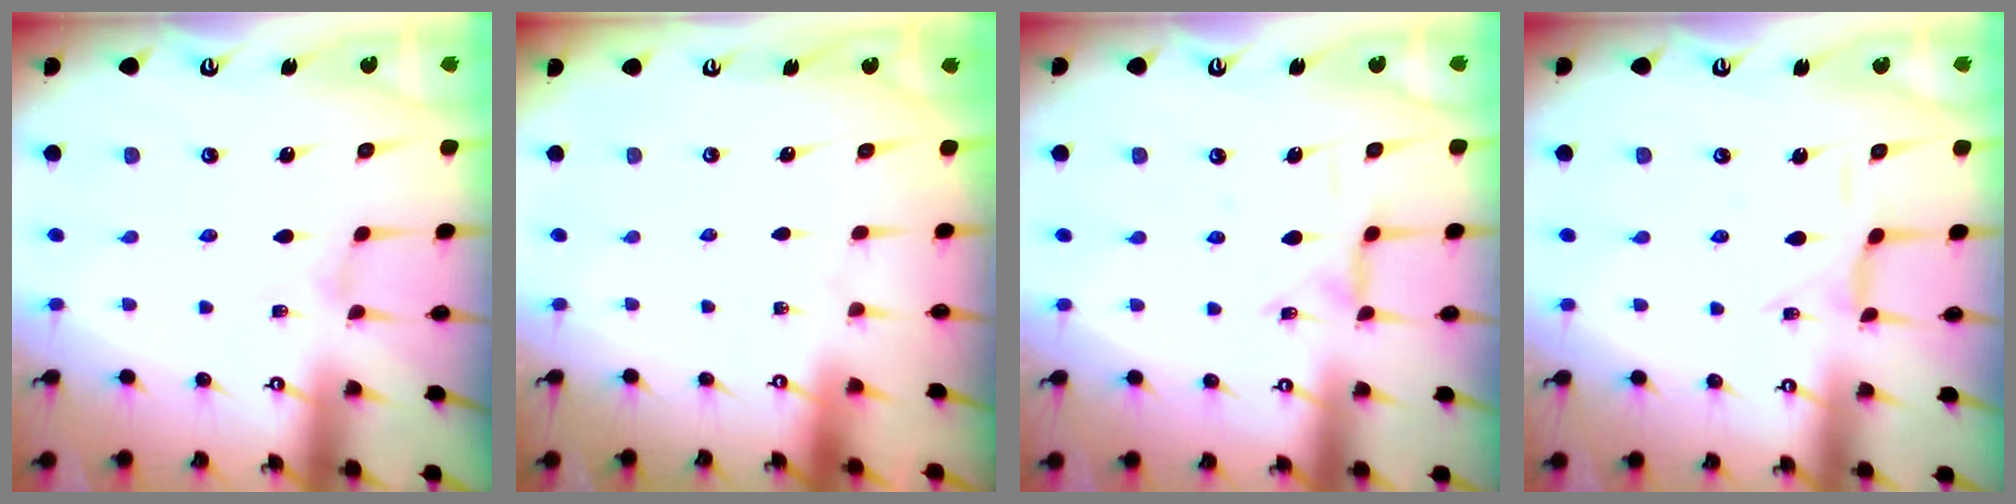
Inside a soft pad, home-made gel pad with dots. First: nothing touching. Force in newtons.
{"total": 0.0}
{"total": 2.8, "press": 2.8, "slide": 0.2}
{"total": 1.7, "press": 1.7, "slide": 0.3}